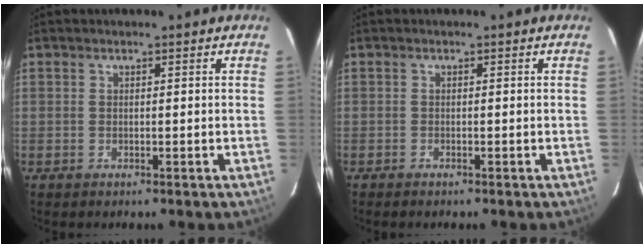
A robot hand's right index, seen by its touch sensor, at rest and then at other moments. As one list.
[{"total": 0.8, "force": [-0.7, 0.2, 0.3], "torque": [-0.008, -0.002, -0.014]}]